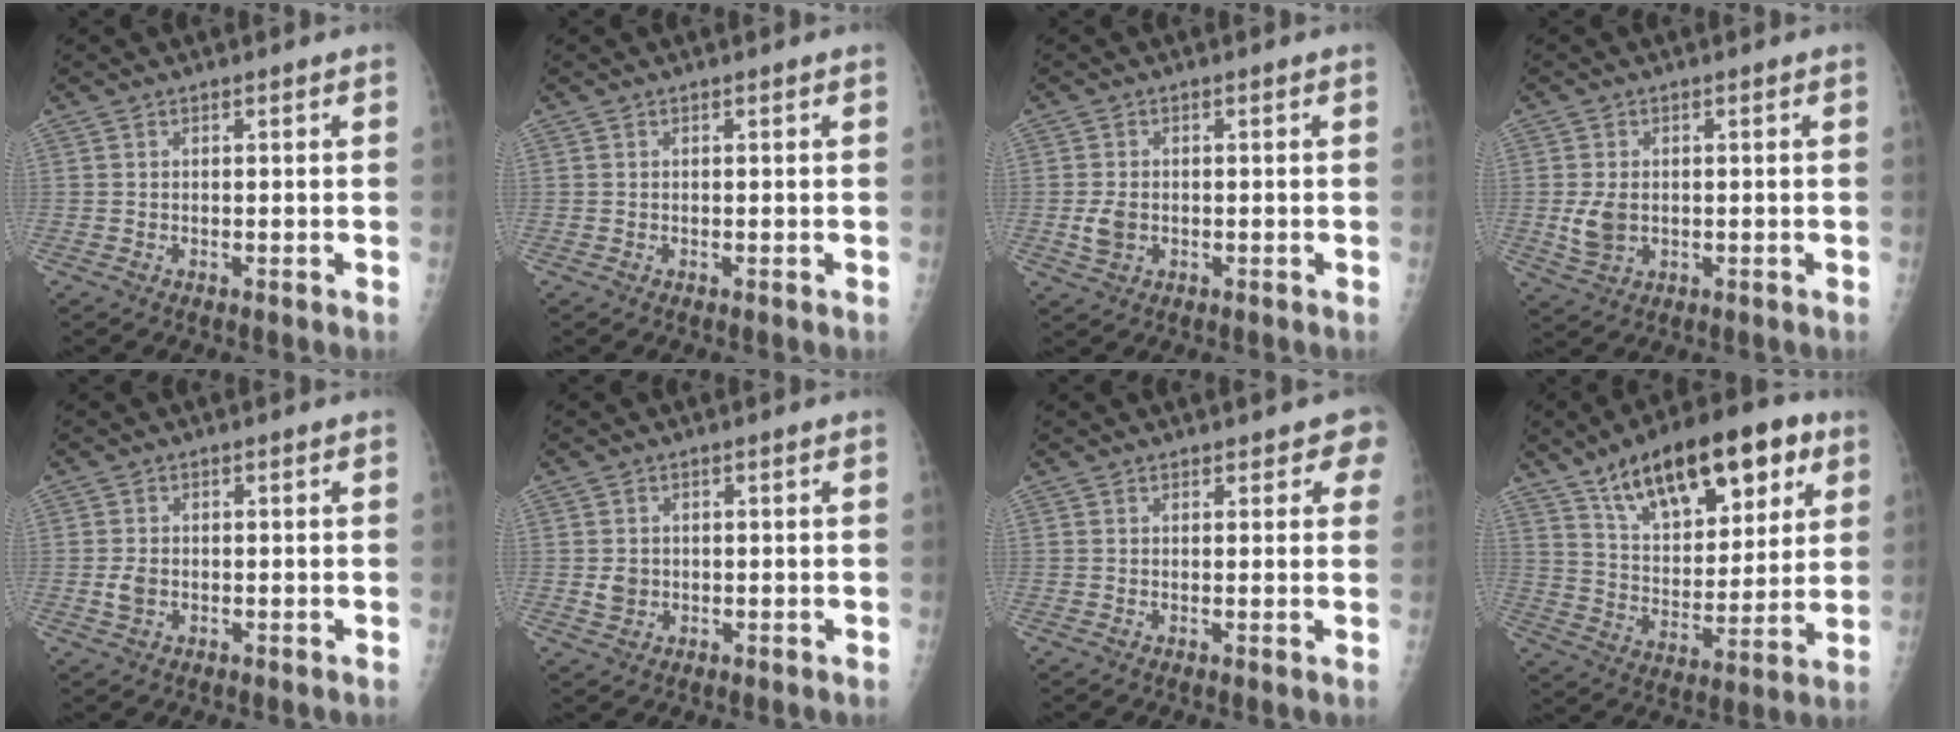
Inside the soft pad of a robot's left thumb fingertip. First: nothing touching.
{"total": 0.0}
{"total": 3.5, "force": [-0.6, 2.5, 2.3], "torque": [-0.048, 0.001, -0.008]}
{"total": 4.9, "force": [-0.3, 3.4, 3.4], "torque": [-0.065, -0.004, 0.002]}
{"total": 2.6, "force": [-0.5, 1.9, 1.8], "torque": [-0.035, 0.003, -0.008]}
{"total": 2.7, "force": [-0.1, 2.3, 1.2], "torque": [-0.011, 0.002, 0.002]}
{"total": 3.0, "force": [2.1, 1.7, 1.1], "torque": [0.024, -0.005, 0.016]}
{"total": 23.3, "force": [12.6, 10.7, 16.4], "torque": [-0.216, -0.025, 0.208]}